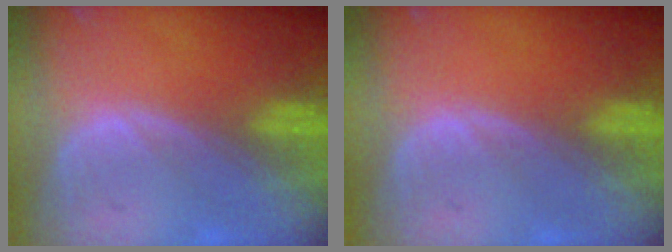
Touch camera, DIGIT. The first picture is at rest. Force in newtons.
{"total": 0.0}